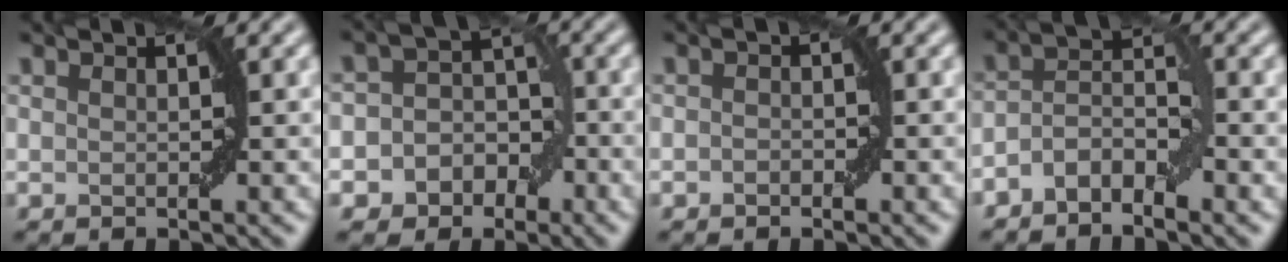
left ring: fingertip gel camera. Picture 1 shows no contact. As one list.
[{"total": 6.2, "force": [-2.6, 5.4, 1.6], "torque": [-0.001, 0.021, -0.061]}, {"total": 0.7, "force": [-0.4, 0.5, 0.4], "torque": [-0.006, 0.002, -0.007]}, {"total": 3.6, "force": [-2.0, 1.6, 2.5], "torque": [-0.044, 0.015, -0.039]}]